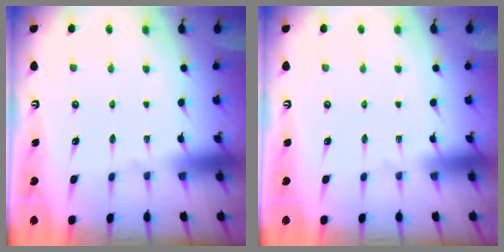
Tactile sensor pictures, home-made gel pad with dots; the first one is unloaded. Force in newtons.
{"total": 0.0}